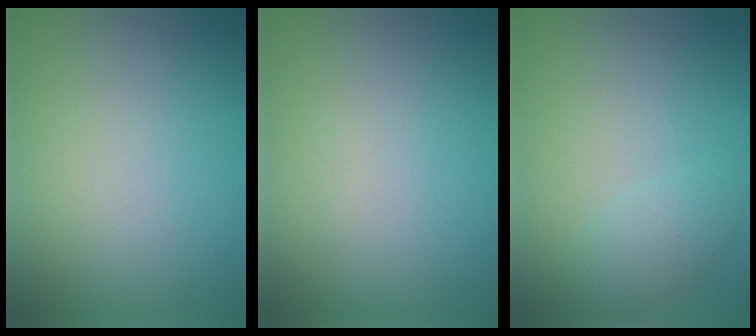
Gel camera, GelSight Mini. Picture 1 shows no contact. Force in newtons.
{"total": 0.0}
{"total": 2.3, "press": 2.3, "slide": 0.1}